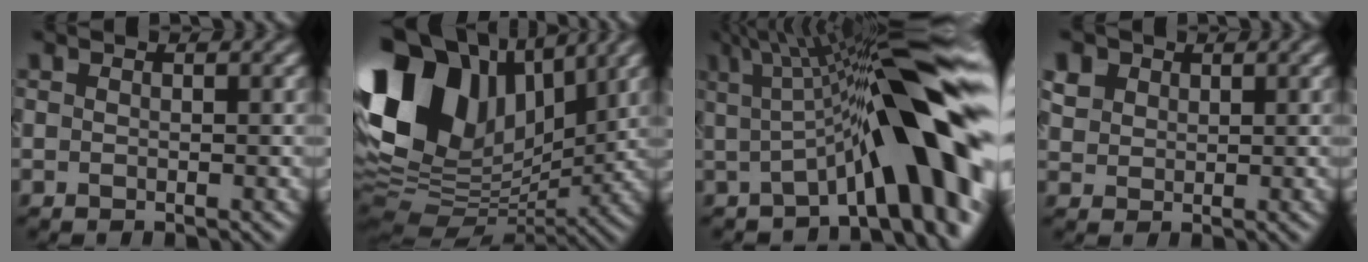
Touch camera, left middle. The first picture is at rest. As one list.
[{"total": 14.8, "force": [4.4, 10.1, 9.9], "torque": [-0.211, 0.033, 0.077]}, {"total": 13.5, "force": [-0.3, 3.1, 13.2], "torque": [-0.148, 0.034, -0.010]}, {"total": 2.1, "force": [1.2, 1.7, 0.4], "torque": [-0.012, 0.015, 0.029]}]